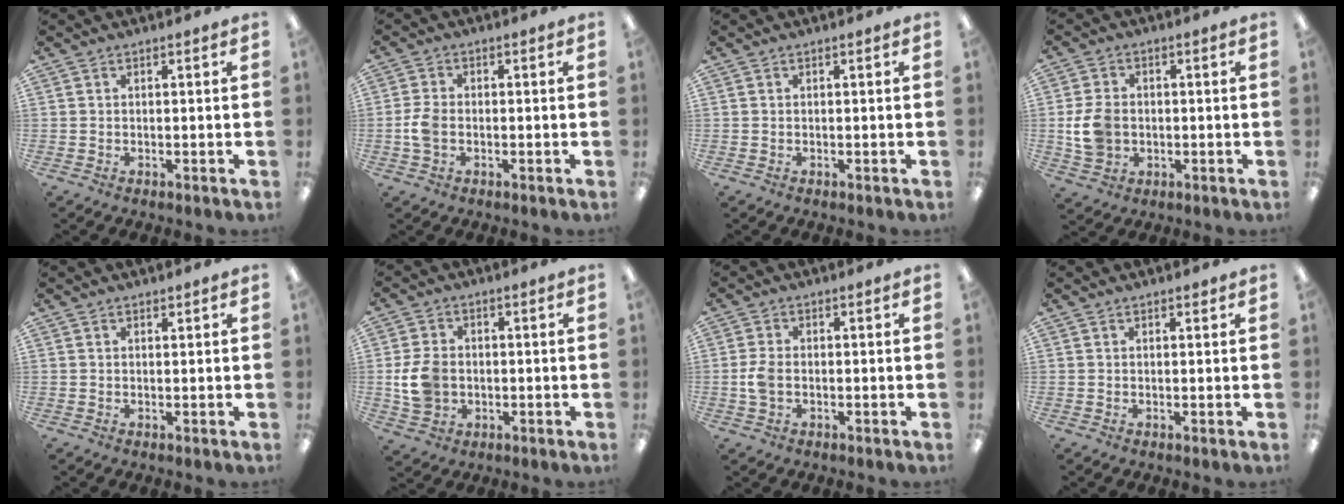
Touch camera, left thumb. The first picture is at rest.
{"total": 4.8, "force": [-0.9, 3.1, 3.5], "torque": [-0.080, 0.001, -0.018]}
{"total": 0.0}
{"total": 8.3, "force": [-0.6, 6.5, 5.0], "torque": [-0.110, 0.009, -0.009]}
{"total": 0.7, "force": [0.6, 0.3, 0.1], "torque": [0.005, -0.003, 0.011]}
{"total": 8.7, "force": [-0.7, 6.9, 5.2], "torque": [-0.112, 0.012, -0.010]}
{"total": 4.3, "force": [-0.5, 2.7, 3.3], "torque": [-0.079, 0.000, -0.013]}
{"total": 0.8, "force": [0.7, 0.3, 0.3], "torque": [0.001, -0.003, 0.011]}